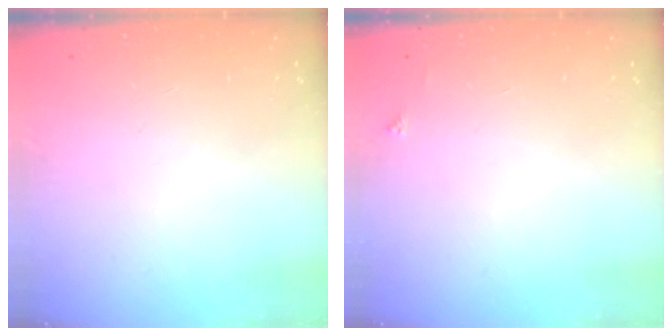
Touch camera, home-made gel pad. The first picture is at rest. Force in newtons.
{"total": 2.1, "press": 2.1, "slide": 0.3}